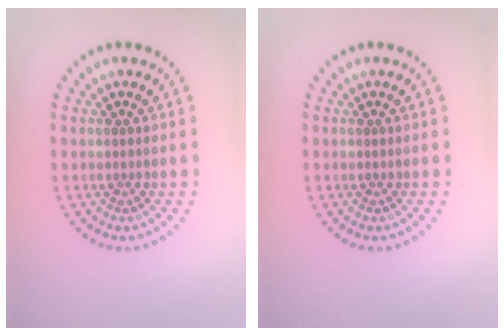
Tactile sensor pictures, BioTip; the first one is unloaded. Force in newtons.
{"total": 0.0}